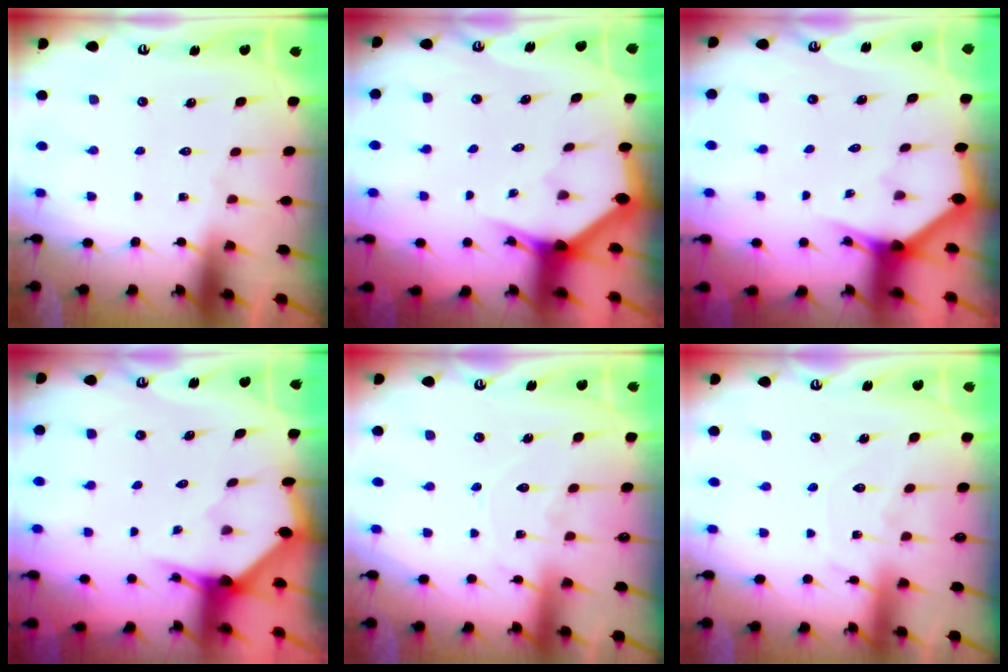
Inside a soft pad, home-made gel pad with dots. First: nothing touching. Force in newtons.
{"total": 2.8, "press": 2.8, "slide": 0.0}
{"total": 3.0, "press": 3.0, "slide": 0.1}
{"total": 2.9, "press": 2.9, "slide": 0.2}
{"total": 8.4, "press": 8.4, "slide": 0.8}
{"total": 8.0, "press": 8.0, "slide": 0.5}